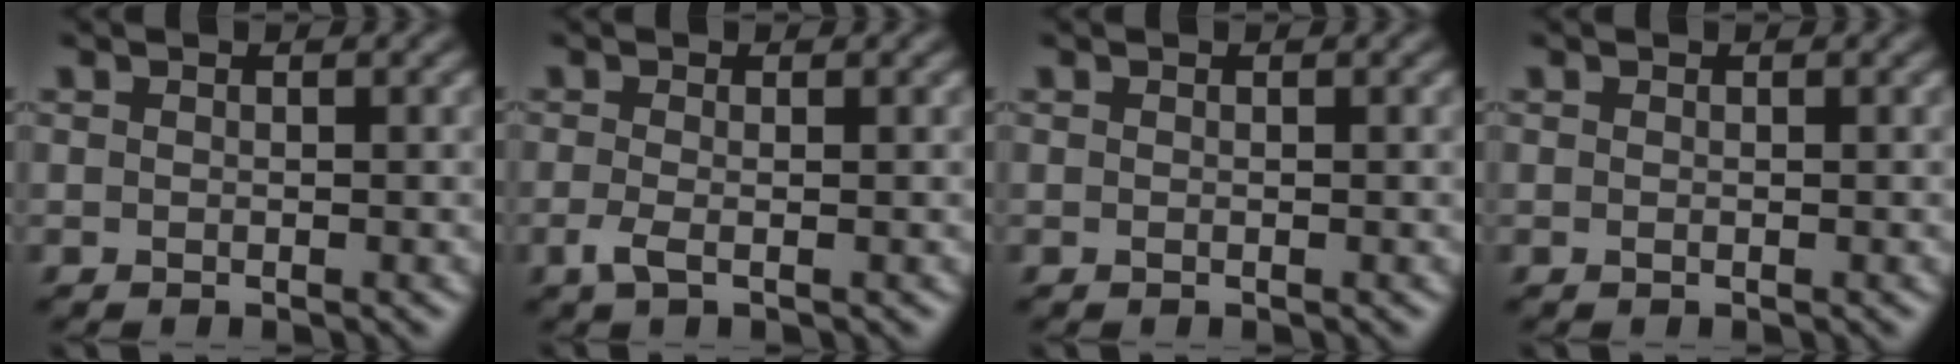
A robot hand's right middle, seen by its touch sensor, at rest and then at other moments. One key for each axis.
{"total": 1.6, "fx": -0.5, "fy": 0.4, "fz": 1.4, "tx": -0.035, "ty": -0.004, "tz": -0.013}
{"total": 0.0}
{"total": 0.0}